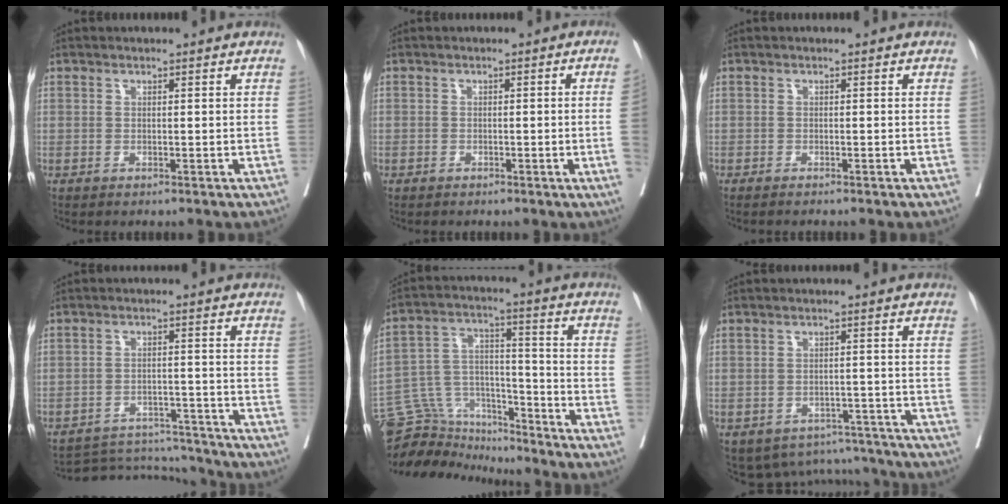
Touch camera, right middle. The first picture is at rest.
{"total": 2.6, "force": [-0.6, -0.6, 2.4], "torque": [-0.031, 0.001, -0.009]}
{"total": 1.7, "force": [-1.5, 0.0, 0.8], "torque": [-0.012, -0.001, -0.018]}
{"total": 8.3, "force": [-8.1, 0.8, -1.3], "torque": [0.019, 0.017, -0.121]}
{"total": 11.7, "force": [-11.1, 3.6, 1.4], "torque": [-0.027, 0.056, -0.195]}
{"total": 8.5, "force": [-7.7, 3.7, 0.1], "torque": [0.011, 0.029, -0.094]}